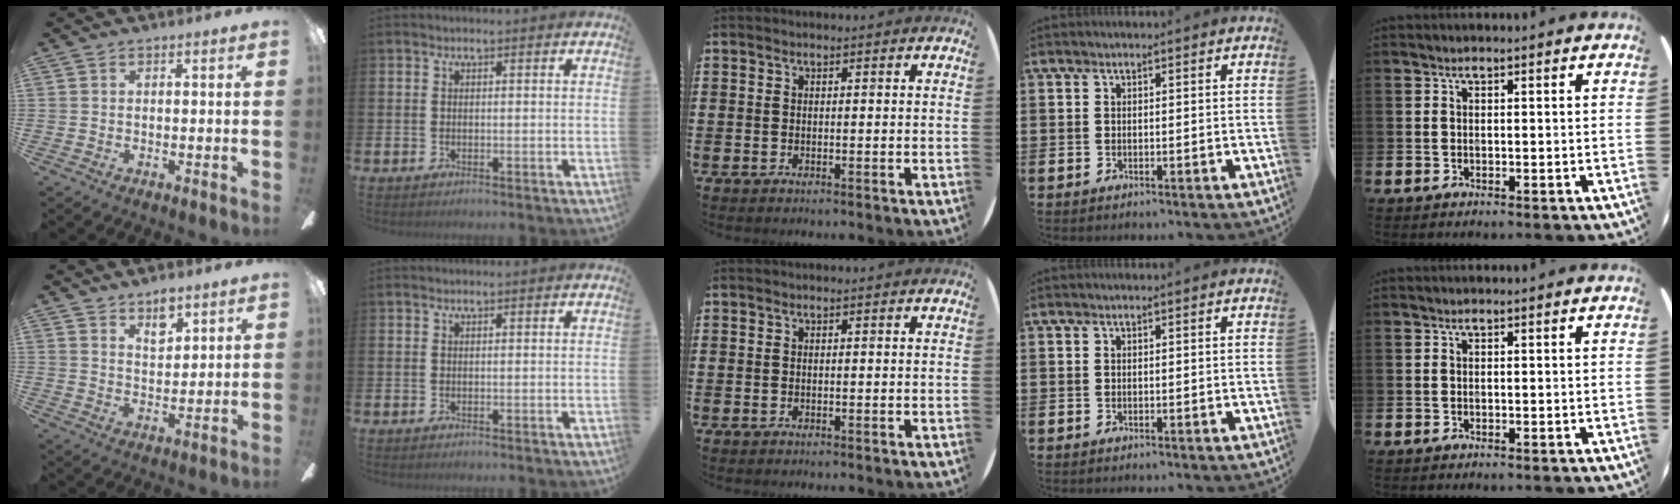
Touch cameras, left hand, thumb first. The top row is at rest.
{"thumb": {"total": 5.7, "force": [4.6, 2.6, 2.2], "torque": [-0.020, -0.025, 0.081]}}